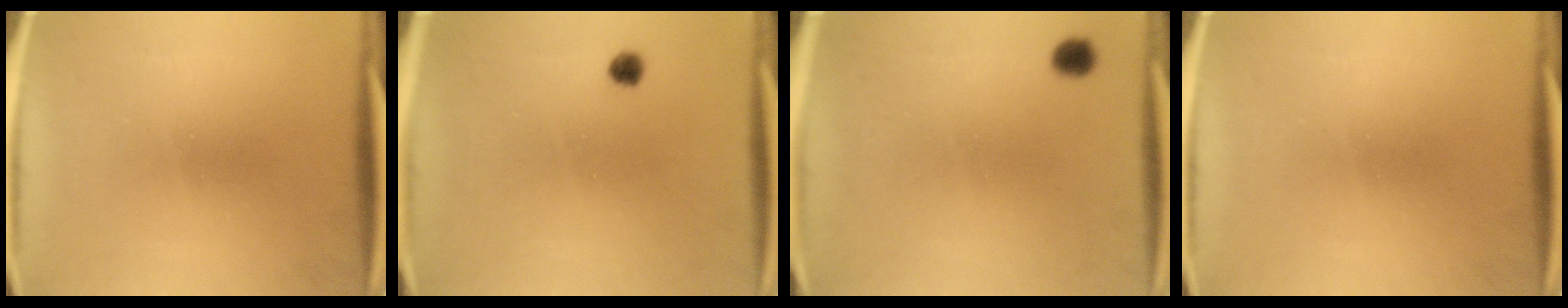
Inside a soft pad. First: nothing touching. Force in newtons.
{"total": 1.8}
{"total": 2.3}
{"total": 0.0}